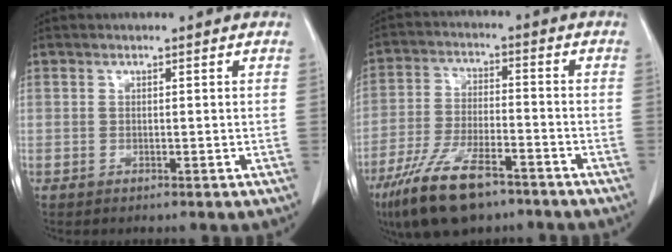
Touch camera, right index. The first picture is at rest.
{"total": 14.0, "force": [-9.4, 4.6, 9.4], "torque": [-0.191, -0.017, -0.167]}